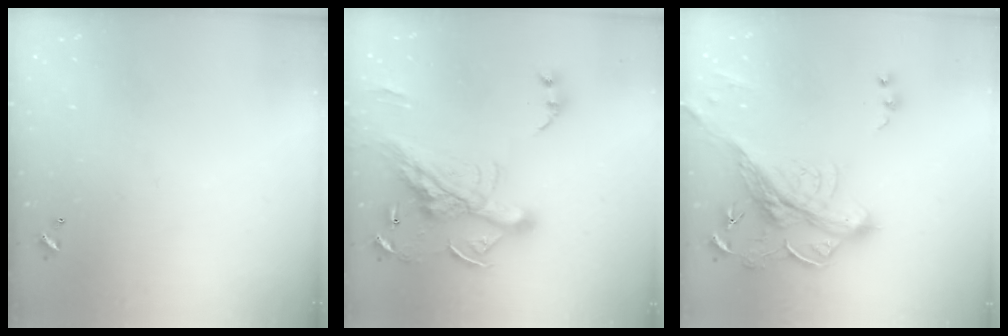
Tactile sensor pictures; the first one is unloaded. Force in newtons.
{"total": 18.2, "press": 18.0, "slide": 2.7}
{"total": 6.8, "press": 6.6, "slide": 1.7}